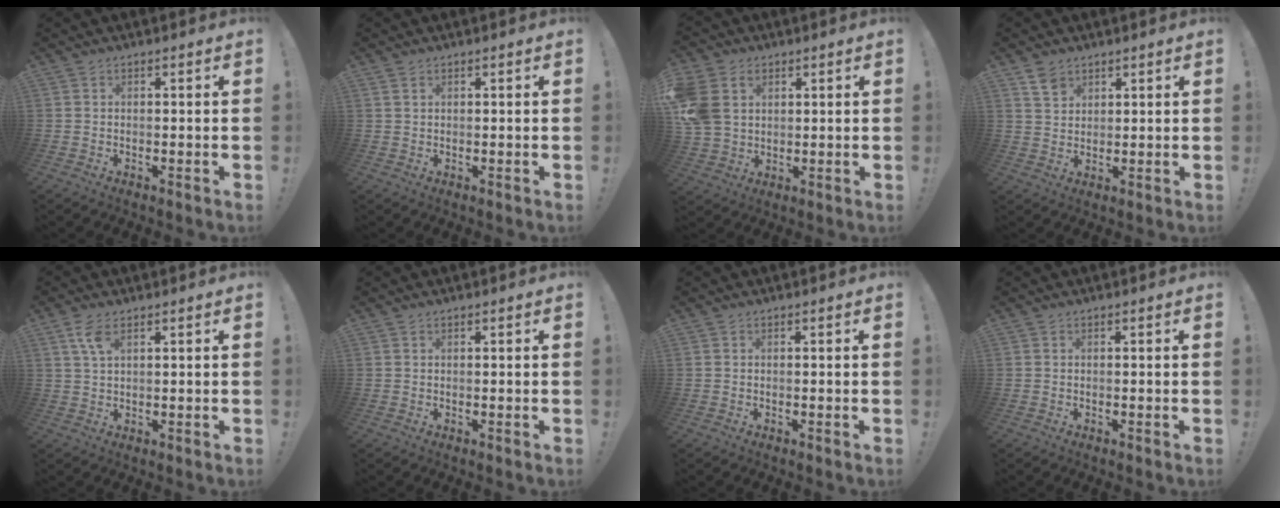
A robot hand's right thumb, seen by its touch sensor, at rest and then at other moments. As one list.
[{"total": 1.3, "force": [0.8, 0.7, 0.7], "torque": [-0.009, -0.001, 0.014]}, {"total": 12.1, "force": [4.0, 9.2, 6.7], "torque": [-0.145, -0.007, 0.082]}, {"total": 5.2, "force": [3.5, 3.4, 1.7], "torque": [-0.018, -0.020, 0.065]}, {"total": 5.2, "force": [2.6, 2.1, 3.9], "torque": [-0.077, 0.000, 0.048]}, {"total": 0.0}, {"total": 0.0}, {"total": 0.0}]